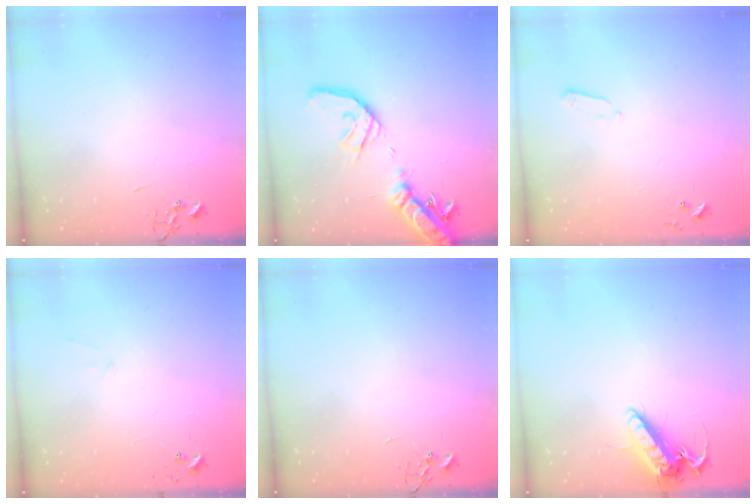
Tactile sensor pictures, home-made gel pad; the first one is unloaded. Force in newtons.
{"total": 20.7, "press": 20.4, "slide": 3.6}
{"total": 2.4, "press": 2.3, "slide": 0.4}
{"total": 5.4, "press": 5.4, "slide": 0.4}
{"total": 0.0}
{"total": 13.5, "press": 13.3, "slide": 2.1}